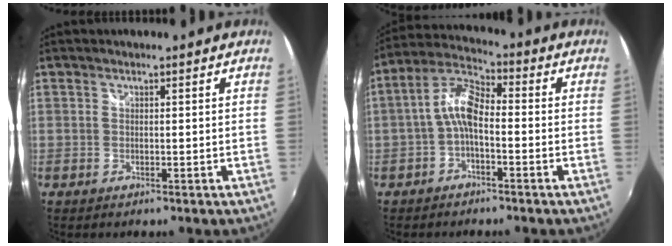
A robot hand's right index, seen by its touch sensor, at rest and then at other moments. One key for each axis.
{"total": 7.0, "fx": -1.8, "fy": 2.9, "fz": 6.1, "tx": -0.137, "ty": 0.022, "tz": -0.039}